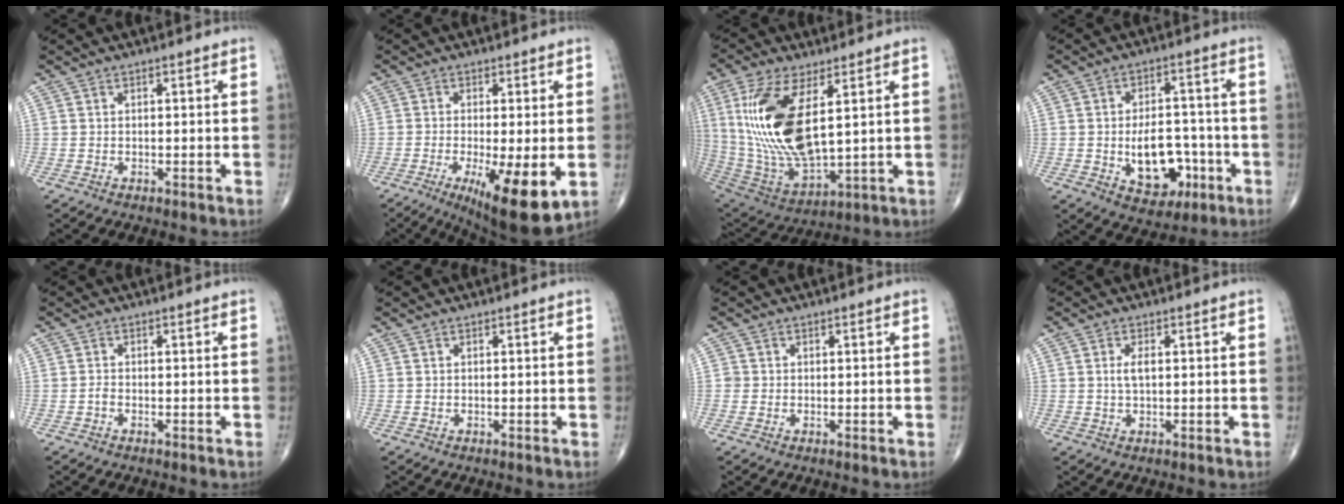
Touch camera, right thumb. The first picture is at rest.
{"total": 13.6, "force": [-4.0, 3.5, 12.6], "torque": [-0.187, -0.025, -0.052]}
{"total": 20.3, "force": [4.8, 8.7, 17.8], "torque": [-0.369, -0.028, 0.103]}
{"total": 11.9, "force": [-3.1, 7.6, 8.7], "torque": [-0.098, 0.025, -0.034]}
{"total": 0.8, "force": [-0.4, 0.4, 0.5], "torque": [-0.009, 0.001, -0.012]}
{"total": 0.0}
{"total": 0.7, "force": [-0.1, 0.7, 0.1], "torque": [0.003, 0.004, -0.003]}
{"total": 2.4, "force": [0.3, 1.0, 2.2], "torque": [-0.044, 0.000, 0.006]}